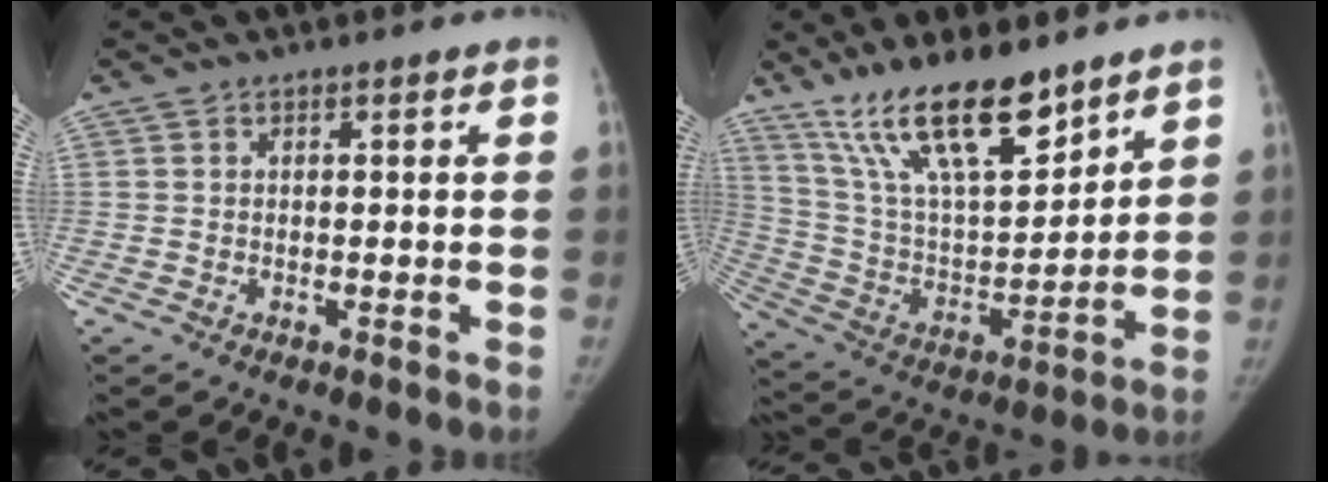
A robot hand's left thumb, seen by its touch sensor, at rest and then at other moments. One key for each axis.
{"total": 20.0, "fx": 14.3, "fy": 6.4, "fz": 12.5, "tx": -0.186, "ty": -0.070, "tz": 0.267}